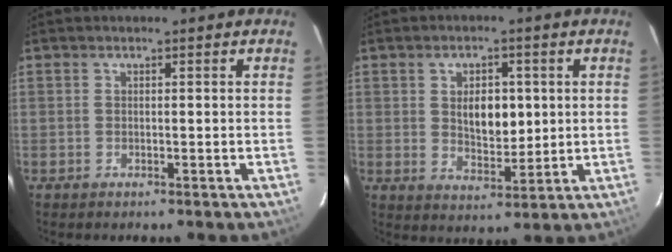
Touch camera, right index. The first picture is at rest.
{"total": 7.2, "force": [1.3, 4.4, 5.6], "torque": [-0.089, 0.002, 0.028]}